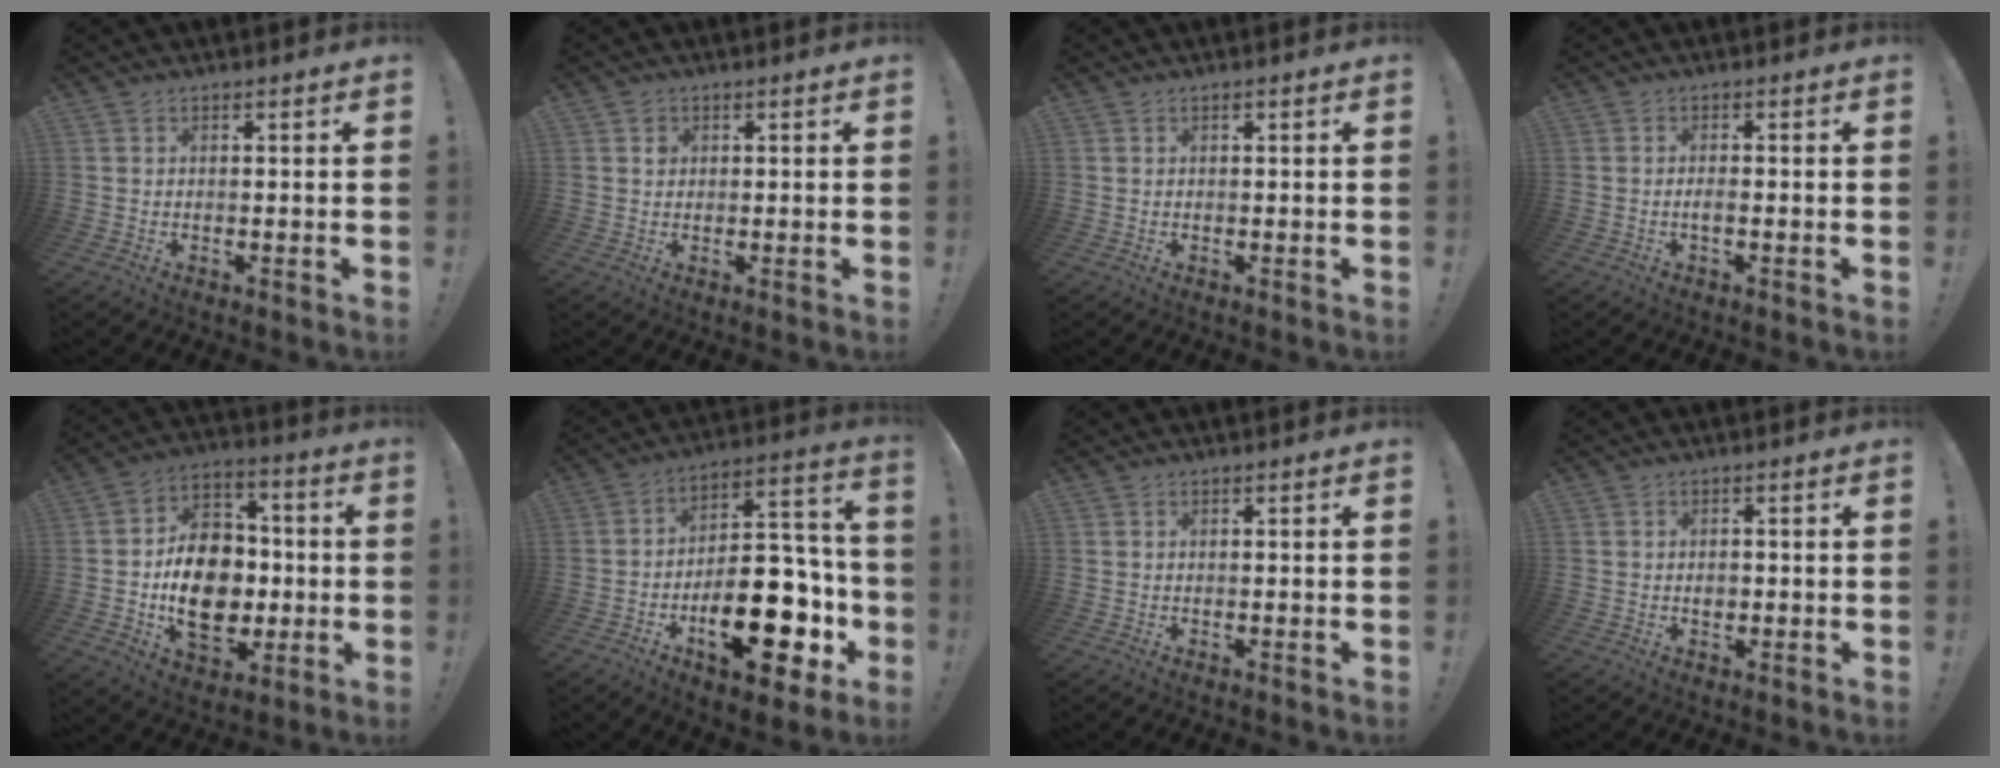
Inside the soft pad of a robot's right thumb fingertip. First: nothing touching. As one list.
[{"total": 1.6, "force": [0.5, 1.5, 0.3], "torque": [0.006, -0.002, 0.006]}, {"total": 0.0}, {"total": 1.9, "force": [-0.8, 0.4, 1.7], "torque": [-0.031, 0.004, -0.015]}, {"total": 17.7, "force": [-2.7, 13.6, 11.0], "torque": [-0.181, 0.021, -0.036]}, {"total": 24.7, "force": [-9.7, 12.4, 19.1], "torque": [-0.260, 0.070, -0.134]}, {"total": 0.0}, {"total": 1.9, "force": [-0.5, 1.4, 1.1], "torque": [-0.005, -0.003, -0.012]}]